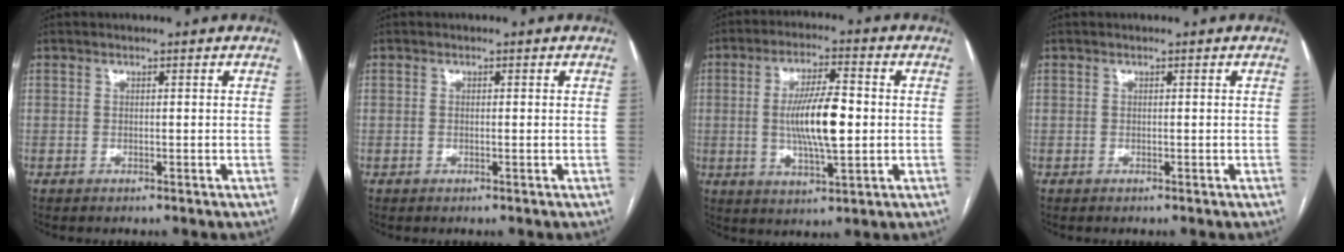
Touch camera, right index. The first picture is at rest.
{"total": 0.5, "force": [-0.1, 0.0, 0.5], "torque": [-0.013, -0.001, 0.000]}
{"total": 10.5, "force": [-0.2, 2.2, 10.3], "torque": [-0.191, 0.002, -0.003]}
{"total": 0.0}